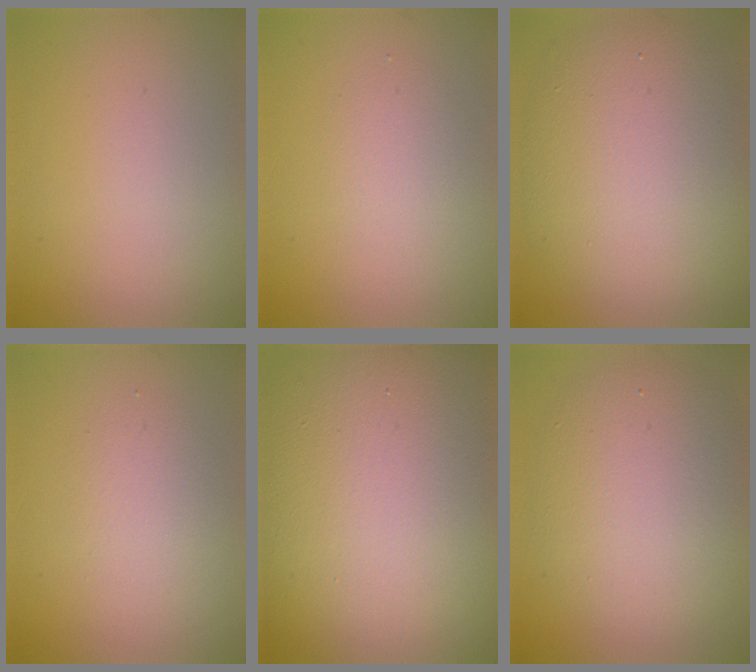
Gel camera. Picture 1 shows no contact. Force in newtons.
{"total": 1.8, "press": 1.8, "slide": 0.0}
{"total": 11.1, "press": 11.1, "slide": 0.5}
{"total": 2.2, "press": 2.2, "slide": 0.0}
{"total": 22.3, "press": 22.3, "slide": 1.1}
{"total": 7.5, "press": 7.5, "slide": 0.4}